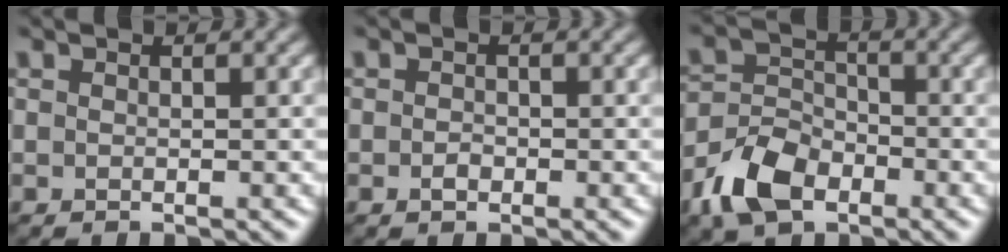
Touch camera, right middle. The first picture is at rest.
{"total": 0.9, "force": [-0.4, 0.6, 0.6], "torque": [-0.011, -0.002, -0.008]}
{"total": 6.0, "force": [-3.5, 3.7, 3.2], "torque": [-0.067, -0.001, -0.072]}